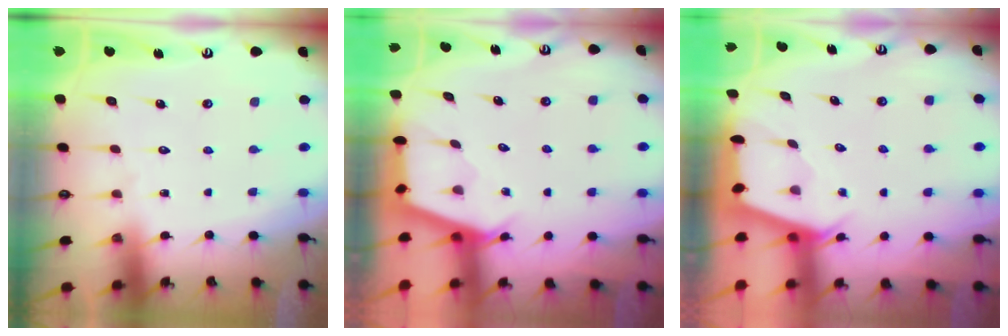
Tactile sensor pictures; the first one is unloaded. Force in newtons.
{"total": 2.7, "press": 2.7, "slide": 0.3}
{"total": 2.0, "press": 2.0, "slide": 0.3}